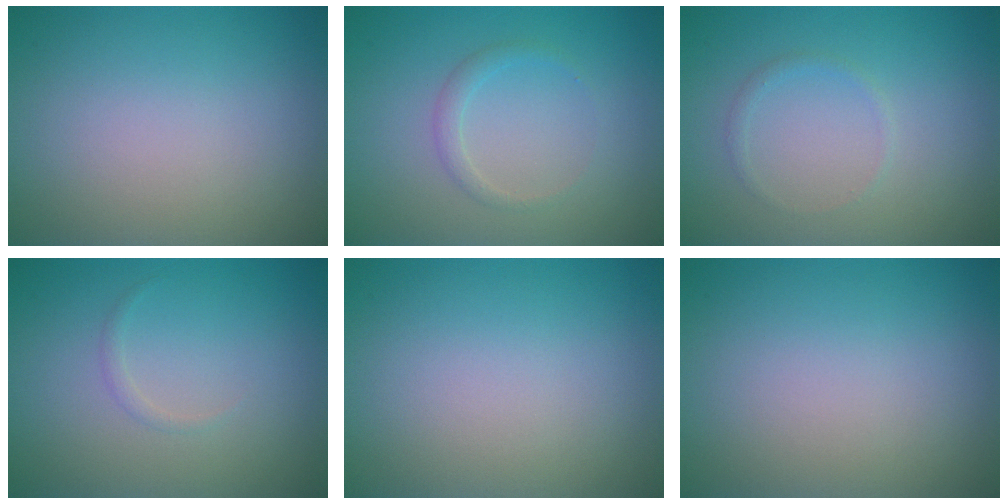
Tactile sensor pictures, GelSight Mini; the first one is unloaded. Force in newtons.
{"total": 1.2, "press": 1.2, "slide": 0.1}
{"total": 0.7, "press": 0.7, "slide": 0.0}
{"total": 0.5, "press": 0.5, "slide": 0.0}
{"total": 0.0}
{"total": 0.0}